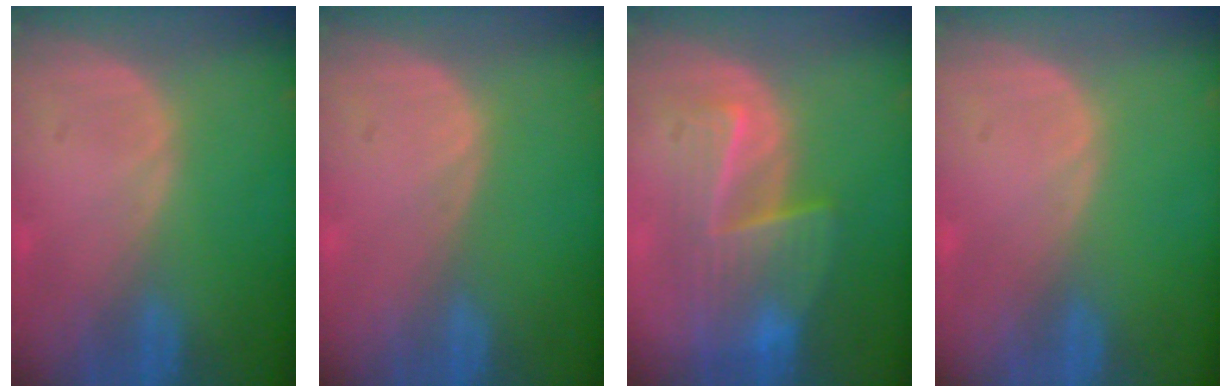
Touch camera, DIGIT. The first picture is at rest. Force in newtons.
{"total": 0.0}
{"total": 7.1, "press": 7.1, "slide": 0.3}
{"total": 0.0}